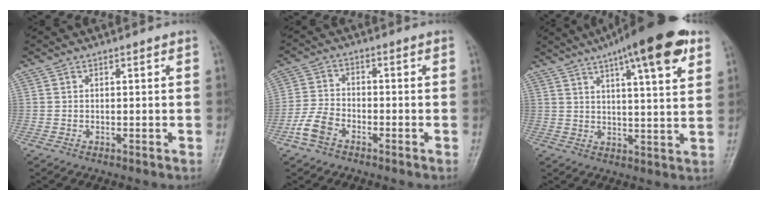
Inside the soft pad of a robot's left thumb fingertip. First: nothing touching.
{"total": 5.6, "force": [-3.3, 3.4, 2.9], "torque": [-0.064, 0.015, -0.071]}
{"total": 17.4, "force": [9.9, 4.1, 13.7], "torque": [-0.188, -0.018, 0.143]}